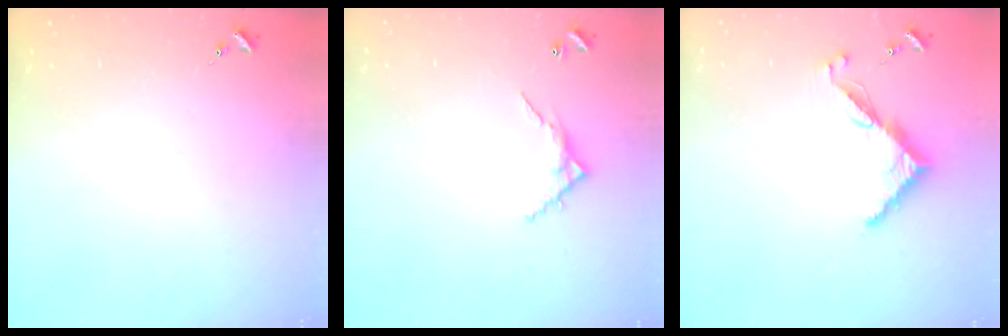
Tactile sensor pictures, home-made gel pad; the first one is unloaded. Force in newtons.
{"total": 5.7, "press": 5.7, "slide": 0.5}
{"total": 7.5, "press": 7.4, "slide": 0.6}